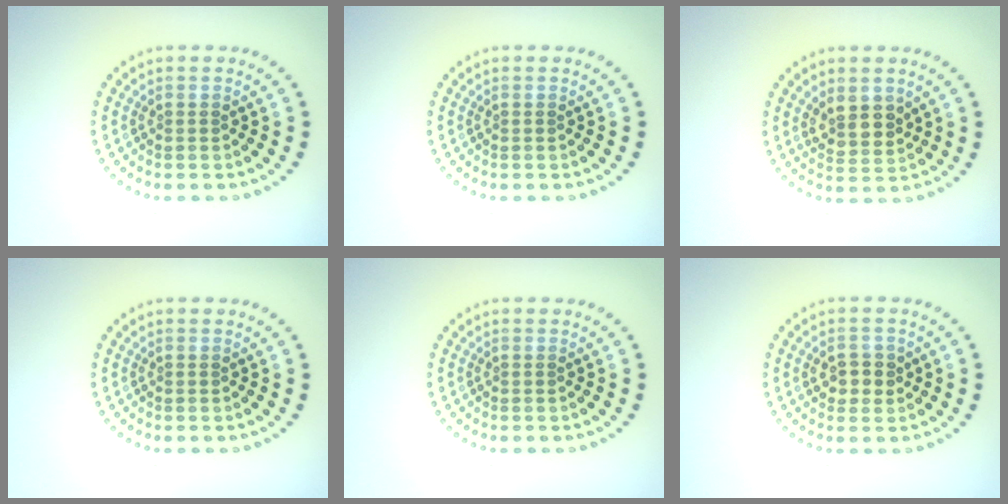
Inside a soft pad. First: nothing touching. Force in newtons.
{"total": 0.0}
{"total": 2.8, "press": 2.5, "slide": 1.1}
{"total": 0.0}
{"total": 0.0}
{"total": 2.4, "press": 2.3, "slide": 0.5}